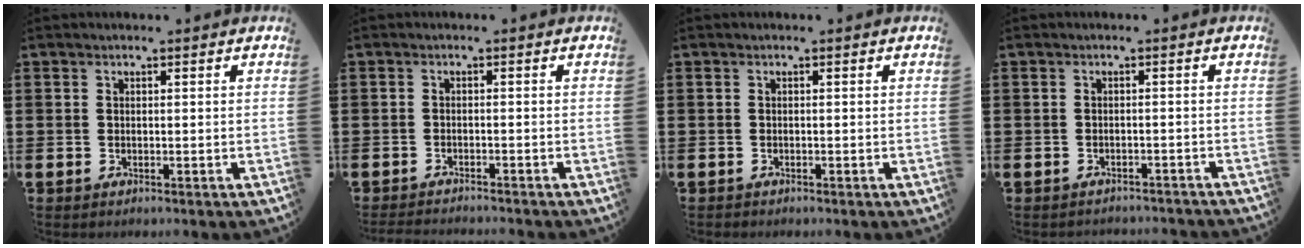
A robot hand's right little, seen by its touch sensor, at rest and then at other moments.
{"total": 1.3, "force": [-1.3, -0.1, 0.1], "torque": [-0.003, 0.001, -0.025]}
{"total": 0.0}
{"total": 1.1, "force": [-1.1, 0.0, 0.0], "torque": [-0.003, 0.002, -0.022]}